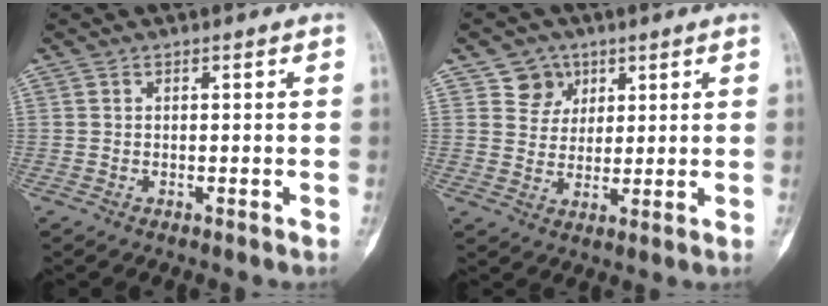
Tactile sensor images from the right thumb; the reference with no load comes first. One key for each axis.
{"total": 5.7, "fx": 2.8, "fy": 4.9, "fz": 0.8, "tx": 0.018, "ty": -0.012, "tz": 0.048}